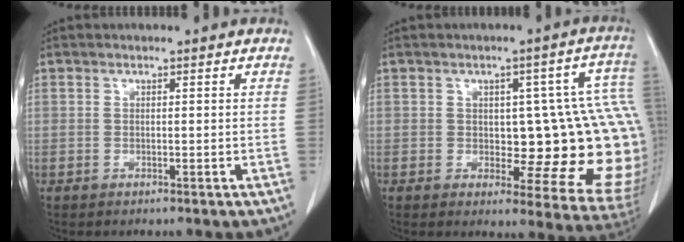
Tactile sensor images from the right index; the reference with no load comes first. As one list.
[{"total": 16.9, "force": [0.0, 6.0, 15.8], "torque": [-0.128, 0.018, 0.010]}]